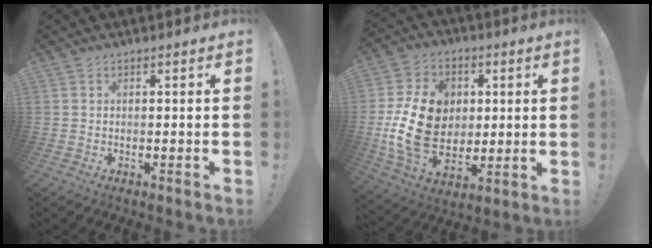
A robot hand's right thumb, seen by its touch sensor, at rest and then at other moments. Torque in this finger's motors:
{"motor_torque": [0.86, 1.37, 1.56, -1.16, 0.44]}